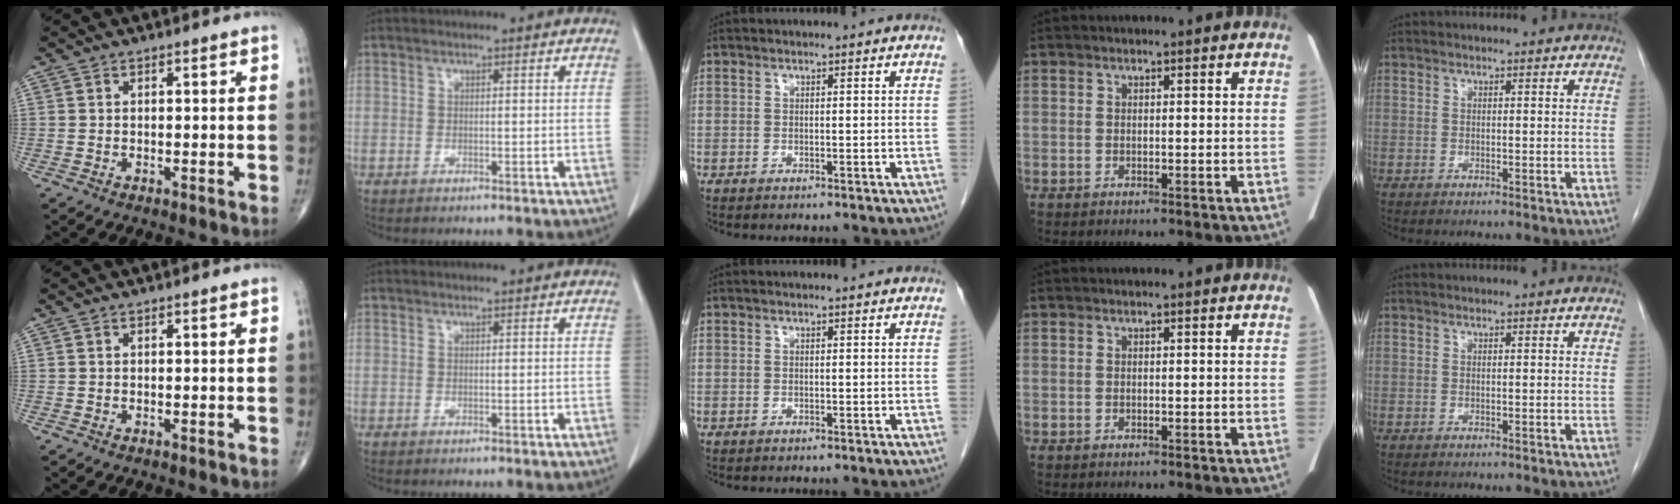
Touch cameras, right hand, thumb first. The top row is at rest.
{}